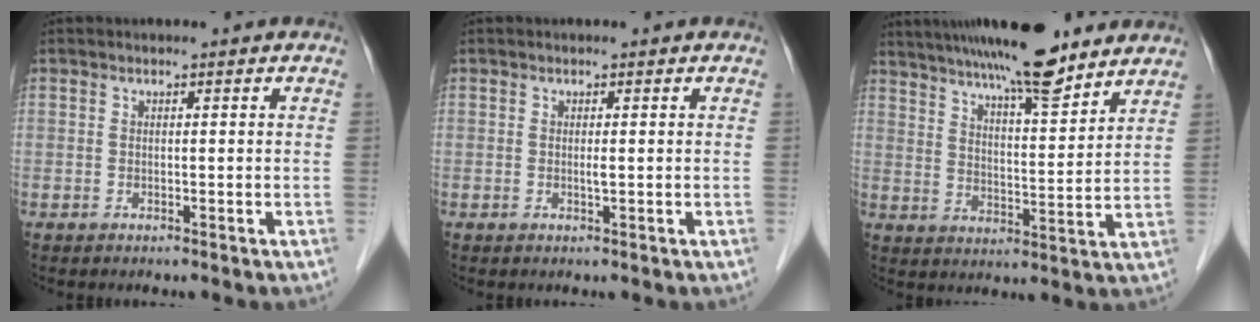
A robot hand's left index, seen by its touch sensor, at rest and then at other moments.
{"total": 0.6, "force": [0.0, 0.0, 0.6], "torque": [-0.014, -0.002, -0.001]}
{"total": 15.8, "force": [12.8, 2.1, 9.1], "torque": [-0.147, 0.019, 0.200]}